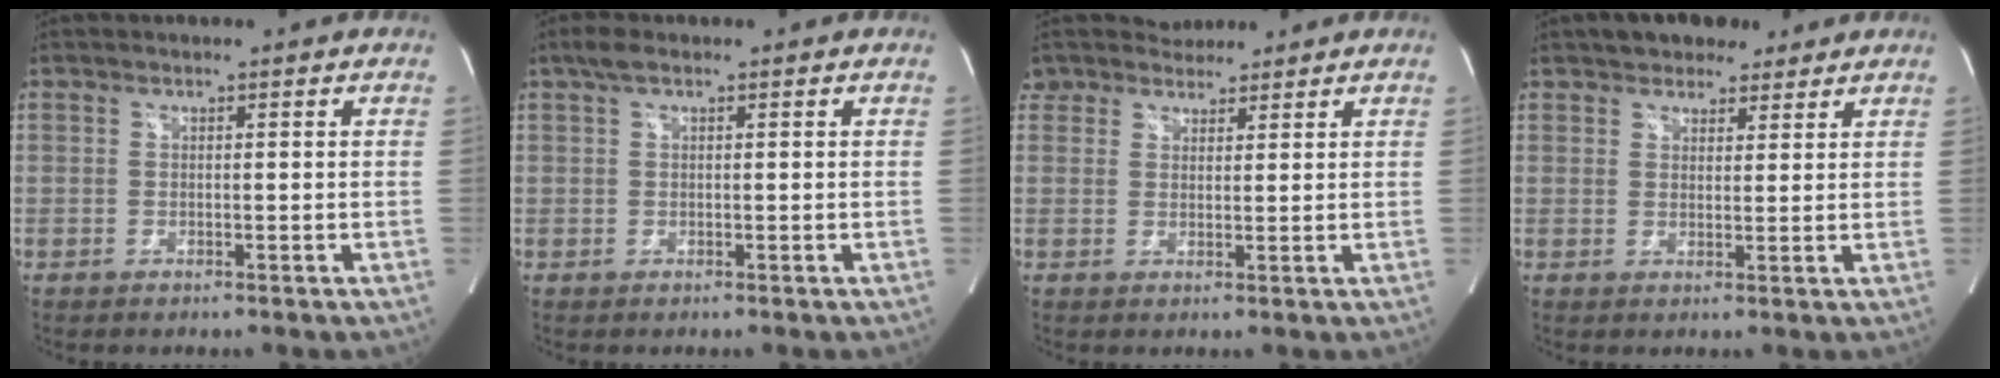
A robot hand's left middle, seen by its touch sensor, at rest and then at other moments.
{"total": 2.1, "force": [1.3, 0.8, 1.5], "torque": [-0.032, 0.019, 0.025]}
{"total": 5.3, "force": [4.7, 2.5, -0.1], "torque": [0.002, 0.024, 0.081]}
{"total": 6.5, "force": [5.1, 3.2, 2.5], "torque": [-0.031, 0.016, 0.083]}